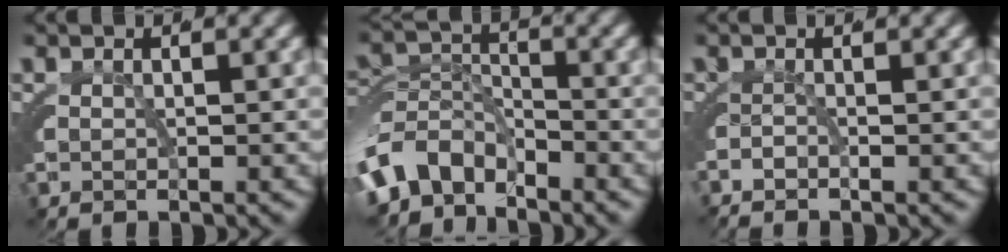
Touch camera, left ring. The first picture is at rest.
{"total": 6.7, "force": [-3.6, 4.6, 3.1], "torque": [-0.062, -0.034, -0.054]}
{"total": 1.2, "force": [-0.8, 0.8, 0.4], "torque": [-0.013, 0.004, -0.022]}